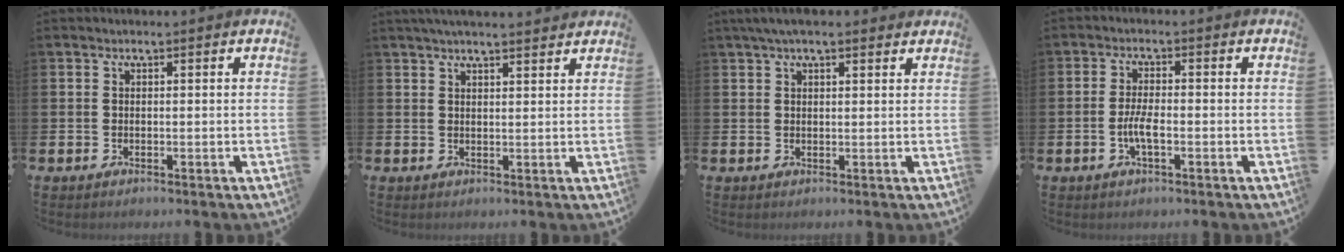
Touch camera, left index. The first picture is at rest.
{"total": 2.9, "force": [2.8, 0.0, 0.8], "torque": [-0.019, -0.007, 0.050]}
{"total": 3.3, "force": [2.5, 0.9, 1.8], "torque": [-0.040, 0.002, 0.046]}
{"total": 3.1, "force": [-0.9, 0.9, 2.8], "torque": [-0.055, -0.001, -0.020]}